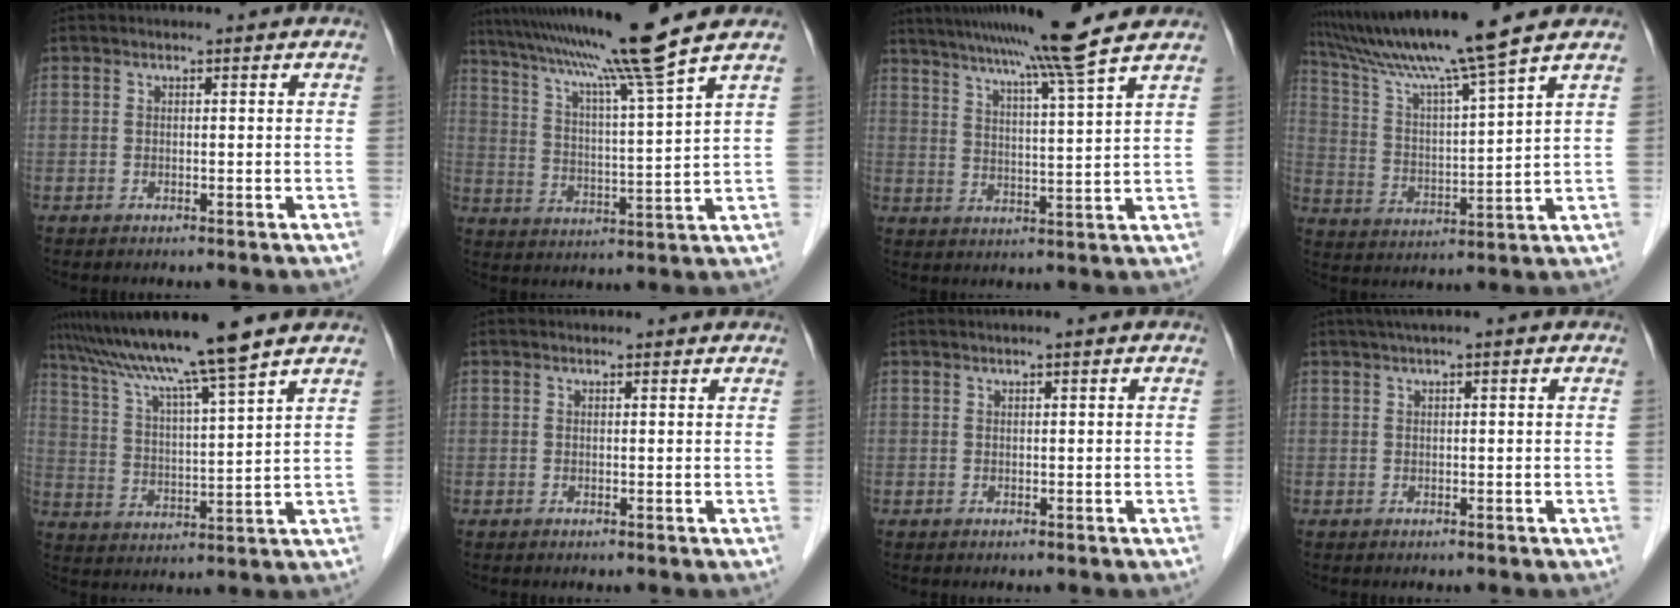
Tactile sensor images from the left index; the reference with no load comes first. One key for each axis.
{"total": 14.3, "fx": 11.4, "fy": -3.2, "fz": 8.1, "tx": -0.137, "ty": -0.016, "tz": 0.185}
{"total": 13.3, "fx": 11.0, "fy": -2.4, "fz": 7.1, "tx": -0.118, "ty": -0.007, "tz": 0.160}
{"total": 13.4, "fx": 11.2, "fy": -2.6, "fz": 6.9, "tx": -0.125, "ty": -0.004, "tz": 0.199}
{"total": 13.8, "fx": 11.1, "fy": -1.8, "fz": 8.0, "tx": -0.141, "ty": 0.009, "tz": 0.188}
{"total": 1.7, "fx": 1.6, "fy": 0.4, "fz": 0.2, "tx": -0.013, "ty": 0.006, "tz": 0.015}
{"total": 0.7, "fx": 0.5, "fy": -0.2, "fz": 0.5, "tx": -0.016, "ty": 0.002, "tz": 0.018}
{"total": 2.7, "fx": 1.9, "fy": -0.3, "fz": 1.9, "tx": -0.029, "ty": 0.024, "tz": 0.032}